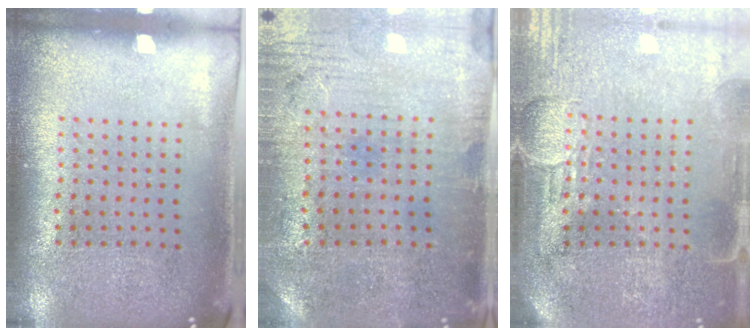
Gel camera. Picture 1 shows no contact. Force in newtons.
{"total": 0.6, "press": 0.4, "slide": 0.5}
{"total": 3.9, "press": 3.4, "slide": 1.8}